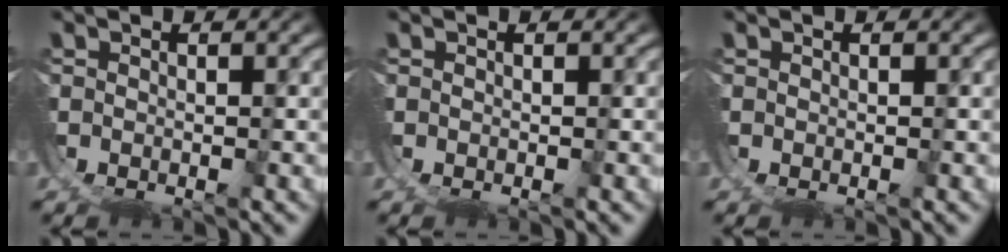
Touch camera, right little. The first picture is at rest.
{"total": 0.0}
{"total": 0.0}